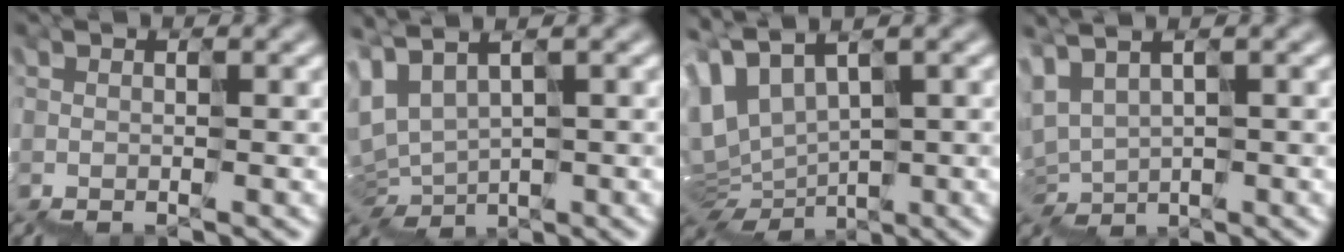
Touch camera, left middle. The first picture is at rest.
{"total": 3.1, "force": [1.2, 2.1, 1.9], "torque": [-0.089, 0.009, 0.026]}
{"total": 5.0, "force": [1.5, 2.9, 3.8], "torque": [-0.122, 0.004, 0.050]}
{"total": 1.8, "force": [1.4, 1.0, 0.1], "torque": [-0.043, 0.013, 0.034]}